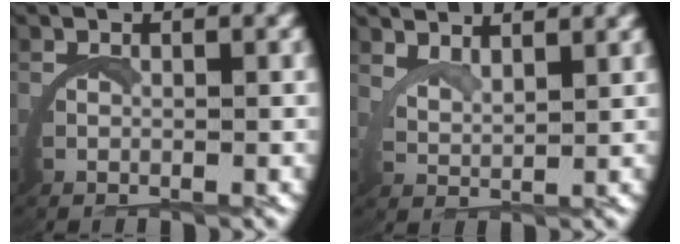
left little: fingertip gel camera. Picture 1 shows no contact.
{"total": 3.8, "force": [3.7, -0.1, 0.7], "torque": [-0.025, -0.003, 0.068]}